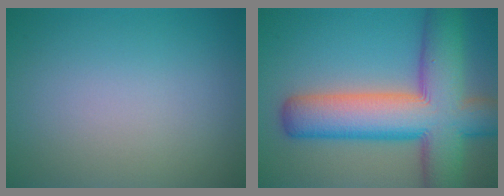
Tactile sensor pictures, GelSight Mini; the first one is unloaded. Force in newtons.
{"total": 12.6, "press": 12.6, "slide": 0.6}